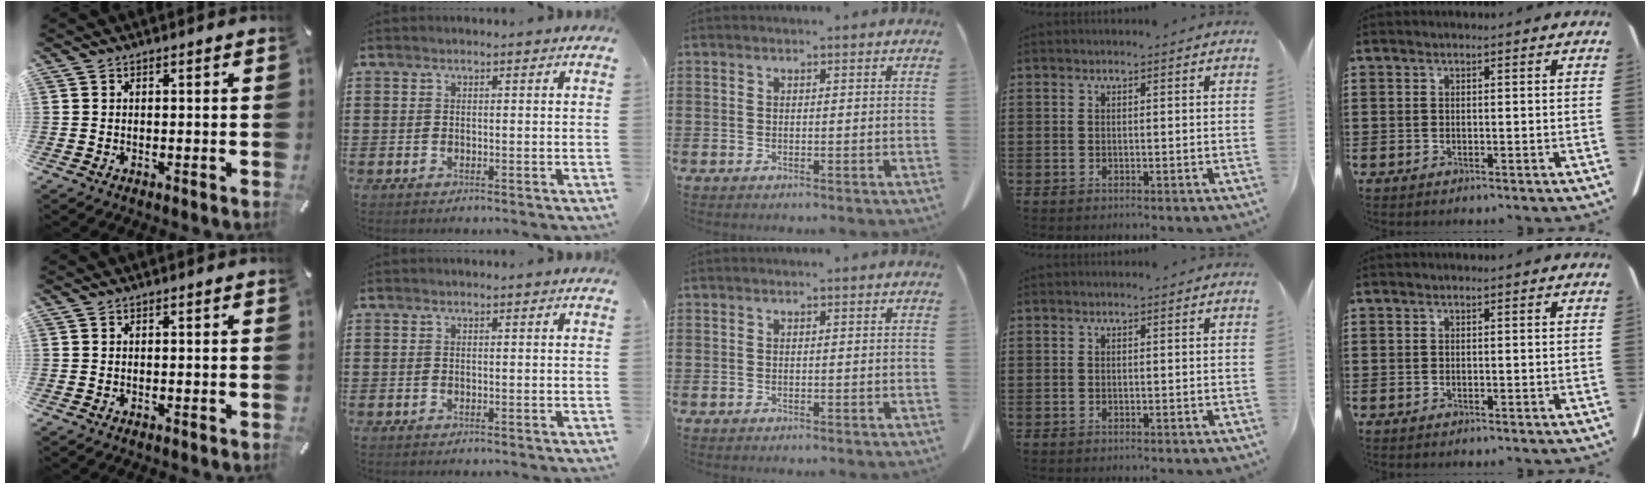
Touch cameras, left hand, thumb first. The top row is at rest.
{}